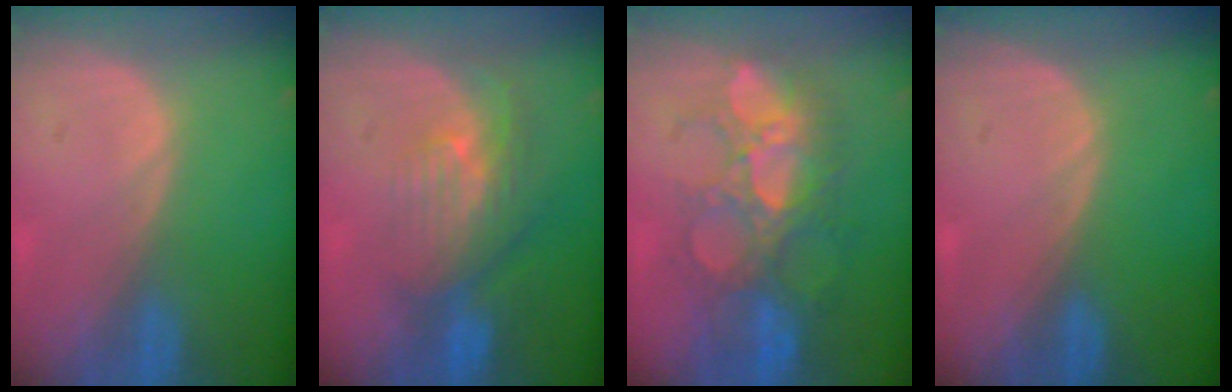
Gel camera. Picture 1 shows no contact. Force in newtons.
{"total": 7.9, "press": 7.0, "slide": 3.5}
{"total": 9.7, "press": 9.3, "slide": 2.6}
{"total": 0.0}